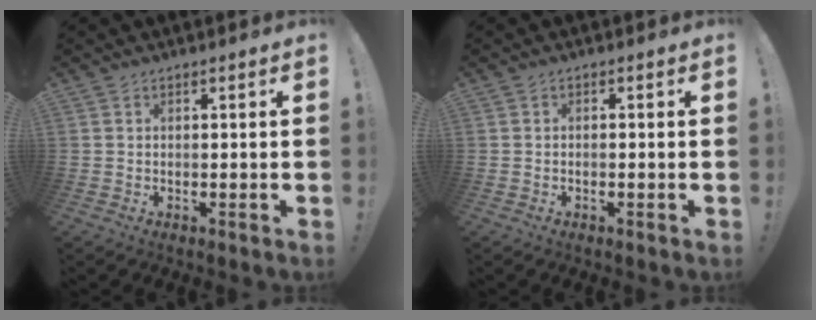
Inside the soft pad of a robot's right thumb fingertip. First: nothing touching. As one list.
[{"total": 0.6, "force": [-0.4, 0.1, 0.4], "torque": [-0.009, 0.002, -0.006]}]